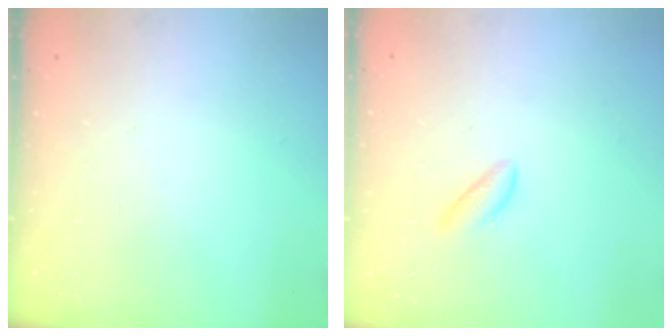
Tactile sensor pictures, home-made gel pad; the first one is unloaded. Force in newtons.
{"total": 1.9, "press": 1.9, "slide": 0.4}